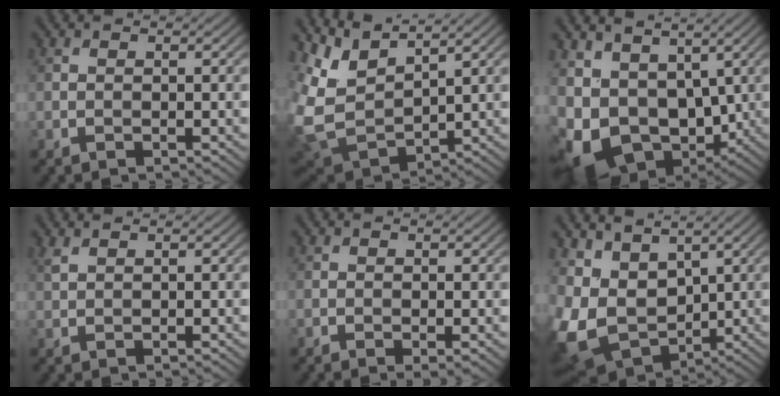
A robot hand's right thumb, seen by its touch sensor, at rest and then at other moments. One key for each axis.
{"total": 8.5, "fx": 4.9, "fy": 4.0, "fz": 5.7, "tx": -0.157, "ty": -0.002, "tz": 0.100}
{"total": 11.1, "fx": 1.3, "fy": 8.0, "fz": 7.6, "tx": -0.179, "ty": -0.021, "tz": 0.040}
{"total": 1.1, "fx": 1.0, "fy": 0.2, "fz": 0.5, "tx": -0.022, "ty": 0.004, "tz": 0.024}
{"total": 1.0, "fx": -0.2, "fy": 0.2, "fz": 0.9, "tx": -0.017, "ty": -0.007, "tz": -0.005}
{"total": 9.0, "fx": 2.9, "fy": 6.5, "fz": 5.6, "tx": -0.168, "ty": -0.004, "tz": 0.059}